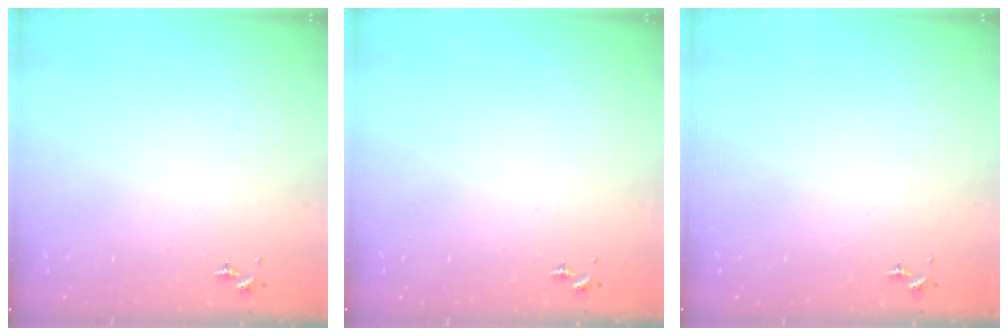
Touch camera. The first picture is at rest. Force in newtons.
{"total": 0.0}
{"total": 0.0}